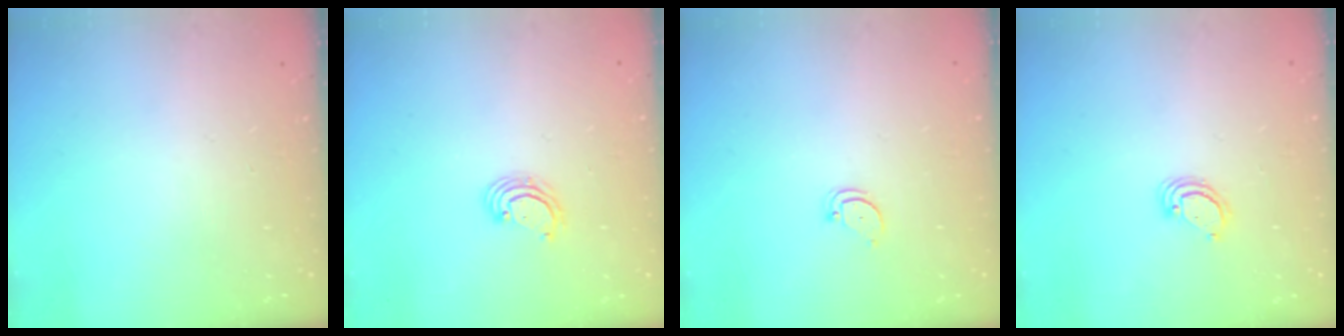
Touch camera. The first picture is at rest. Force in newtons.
{"total": 2.6, "press": 2.6, "slide": 0.2}
{"total": 2.6, "press": 2.6, "slide": 0.0}
{"total": 4.0, "press": 4.0, "slide": 0.2}